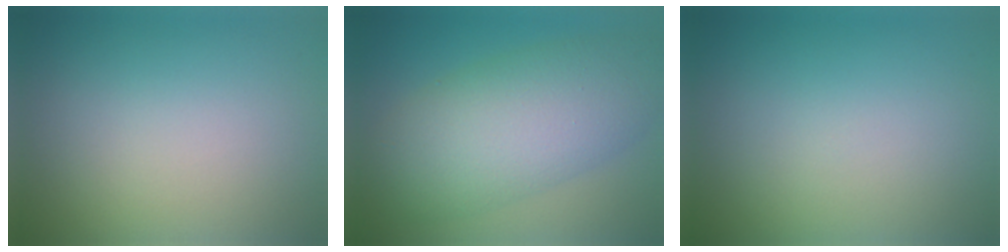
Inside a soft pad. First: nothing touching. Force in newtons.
{"total": 9.4, "press": 9.4, "slide": 0.6}
{"total": 0.0}